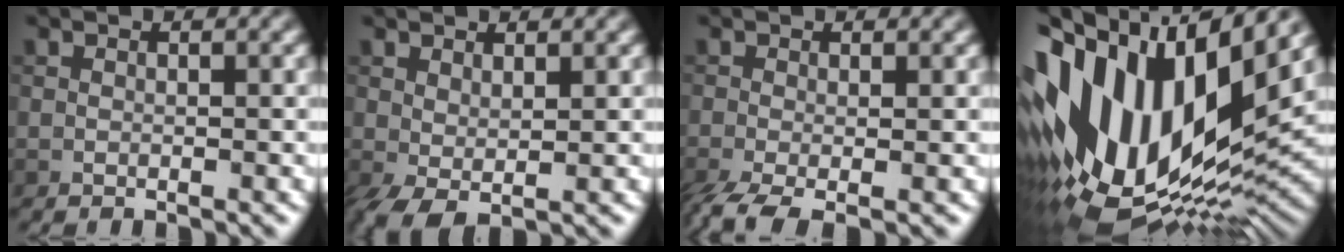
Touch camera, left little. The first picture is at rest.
{"total": 2.4, "force": [0.2, 1.1, 2.1], "torque": [-0.051, -0.002, 0.005]}
{"total": 3.9, "force": [-1.9, 1.4, 3.2], "torque": [-0.068, -0.014, -0.039]}
{"total": 17.9, "force": [0.8, 9.3, 15.3], "torque": [-0.285, 0.019, 0.003]}